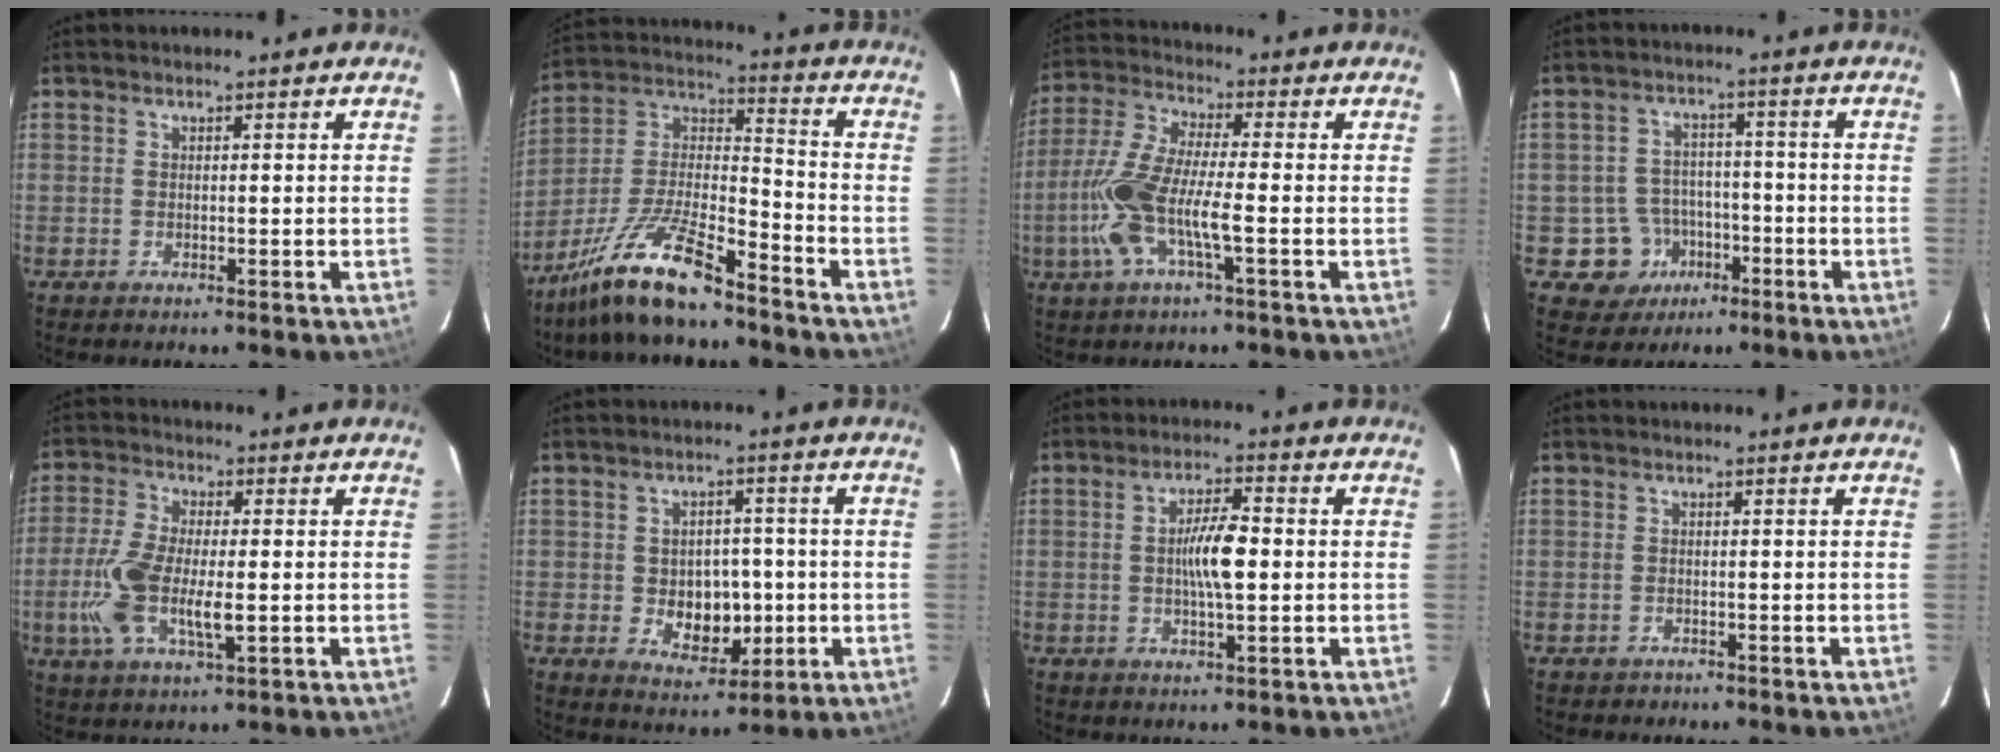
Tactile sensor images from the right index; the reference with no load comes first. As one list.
[{"total": 15.1, "force": [-11.3, 2.6, 9.6], "torque": [-0.199, 0.001, -0.208]}, {"total": 11.2, "force": [-3.0, 1.7, 10.6], "torque": [-0.234, 0.005, -0.061]}, {"total": 7.3, "force": [-2.6, 6.8, 0.3], "torque": [0.001, 0.014, -0.032]}, {"total": 10.6, "force": [-1.8, 3.5, 9.9], "torque": [-0.213, -0.006, -0.030]}, {"total": 7.8, "force": [-1.0, 5.2, 5.7], "torque": [-0.084, 0.006, -0.005]}, {"total": 6.4, "force": [-0.1, 1.2, 6.3], "torque": [-0.115, 0.006, -0.003]}, {"total": 0.9, "force": [-0.7, 0.7, -0.1], "torque": [-0.006, 0.002, -0.010]}]